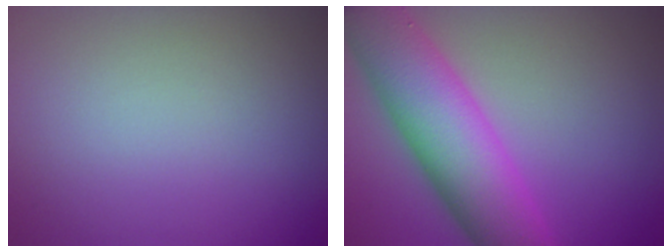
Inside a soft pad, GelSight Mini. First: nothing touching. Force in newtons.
{"total": 9.9, "press": 9.9, "slide": 0.0}